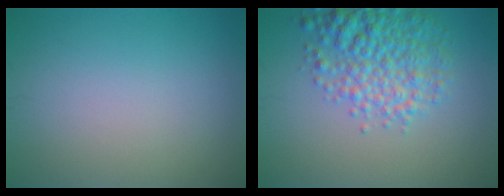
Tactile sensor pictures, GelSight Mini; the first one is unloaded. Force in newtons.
{"total": 5.6, "press": 5.6, "slide": 0.2}